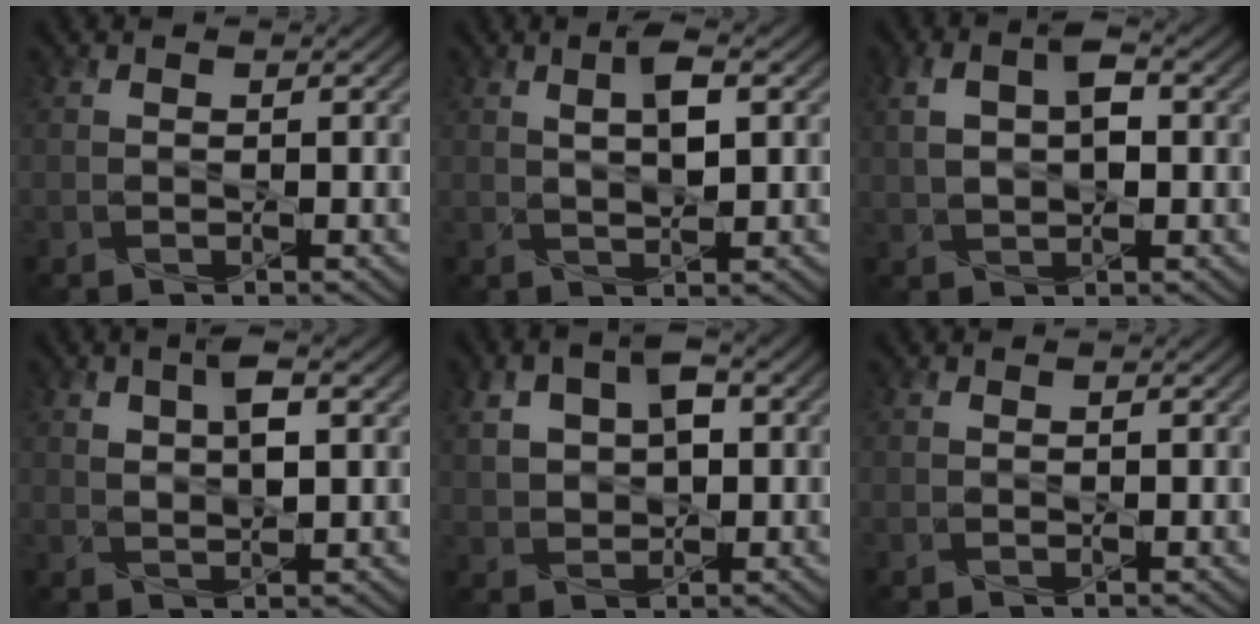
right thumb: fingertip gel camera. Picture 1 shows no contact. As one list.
[{"total": 3.9, "force": [1.2, 1.1, 3.5], "torque": [-0.074, 0.002, 0.024]}, {"total": 5.7, "force": [1.1, 2.9, 4.7], "torque": [-0.103, 0.006, 0.020]}, {"total": 5.0, "force": [1.6, 2.0, 4.3], "torque": [-0.089, 0.003, 0.029]}, {"total": 6.7, "force": [1.8, 4.1, 5.0], "torque": [-0.103, 0.010, 0.029]}, {"total": 0.0}]